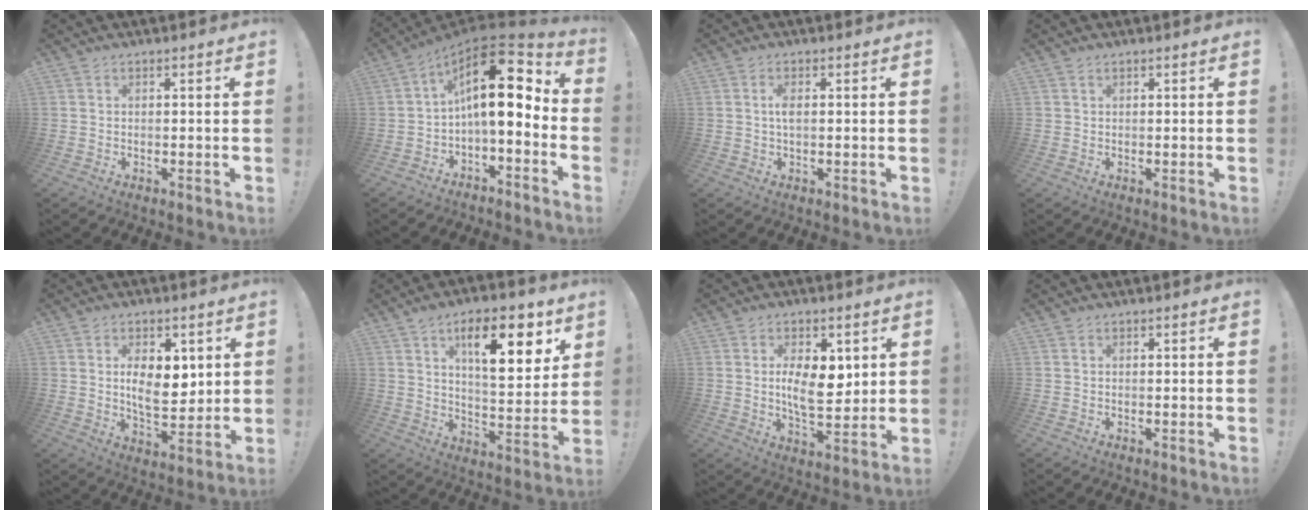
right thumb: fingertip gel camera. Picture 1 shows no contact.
{"total": 16.4, "force": [3.4, 6.2, 14.8], "torque": [-0.244, -0.015, 0.055]}
{"total": 2.5, "force": [0.1, 0.9, 2.3], "torque": [-0.040, 0.003, -0.003]}
{"total": 0.6, "force": [0.5, 0.3, 0.2], "torque": [-0.009, 0.002, 0.010]}
{"total": 10.0, "force": [2.6, 6.4, 7.3], "torque": [-0.096, -0.015, 0.045]}
{"total": 16.9, "force": [8.2, 6.6, 13.2], "torque": [-0.182, -0.034, 0.127]}
{"total": 10.1, "force": [2.1, 5.7, 8.1], "torque": [-0.127, -0.010, 0.038]}
{"total": 0.0}